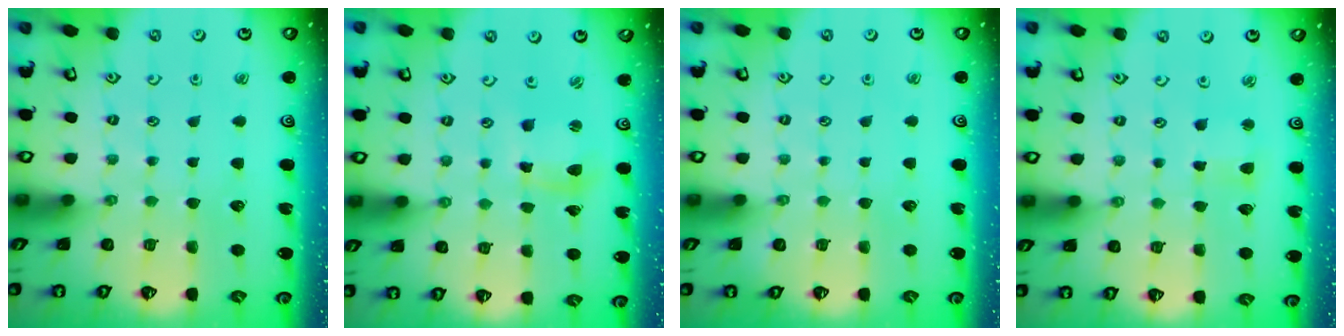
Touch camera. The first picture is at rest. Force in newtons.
{"total": 5.4, "press": 5.3, "slide": 0.8}
{"total": 0.0}
{"total": 2.8, "press": 2.8, "slide": 0.2}